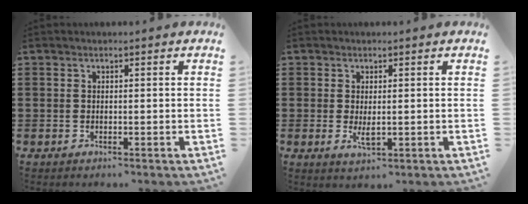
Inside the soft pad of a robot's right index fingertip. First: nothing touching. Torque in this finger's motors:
{"motor_torque": [0.18, 0.71, 0.45, 0.10]}